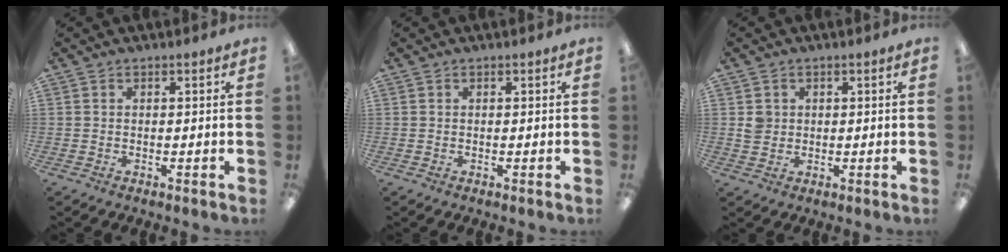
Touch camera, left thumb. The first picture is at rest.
{"total": 0.0}
{"total": 2.9, "force": [0.5, 2.8, 0.8], "torque": [-0.012, 0.002, 0.007]}